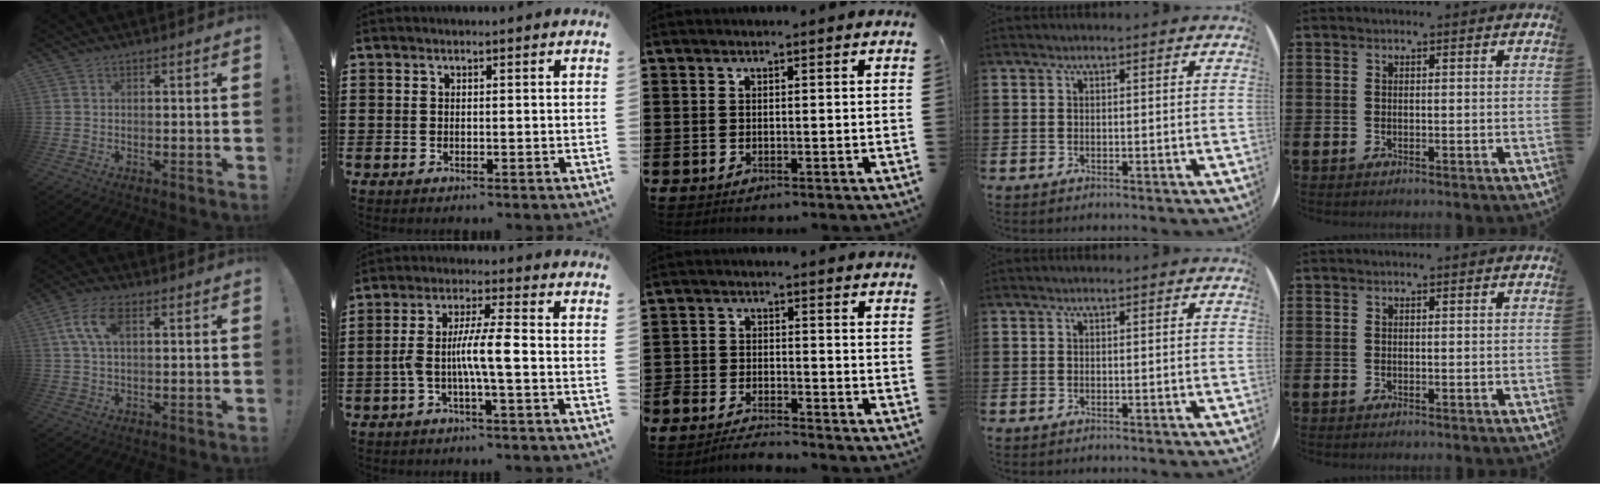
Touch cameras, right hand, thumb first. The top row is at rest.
{"thumb": {"total": 8.3, "force": [2.8, 3.7, 6.9], "torque": [-0.135, 0.005, 0.052]}, "index": {"total": 6.9, "force": [-1.6, 0.9, 6.6], "torque": [-0.129, 0.001, -0.037]}, "middle": {"total": 3.9, "force": [-3.9, 0.5, -0.2], "torque": [-0.003, 0.005, -0.084]}}